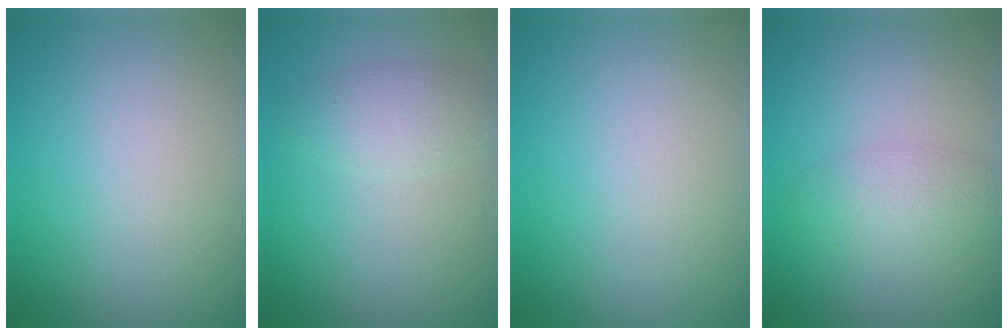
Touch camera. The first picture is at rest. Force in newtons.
{"total": 2.5, "press": 2.5, "slide": 0.2}
{"total": 0.0}
{"total": 2.7, "press": 2.7, "slide": 0.1}